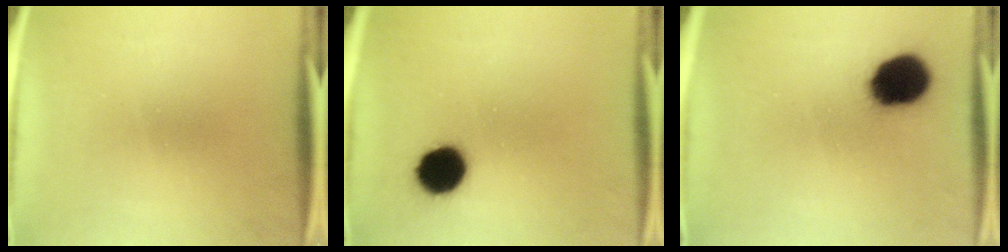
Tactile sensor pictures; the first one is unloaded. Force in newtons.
{"total": 10.0}
{"total": 14.1}